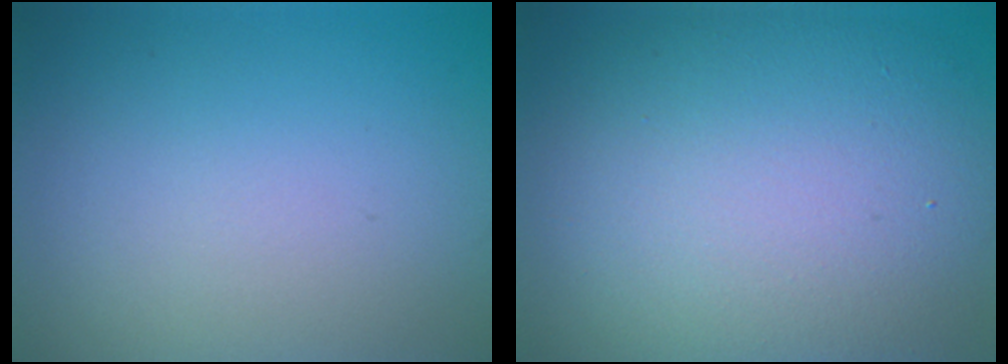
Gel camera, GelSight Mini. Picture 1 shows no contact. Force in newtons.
{"total": 13.4, "press": 13.4, "slide": 1.2}